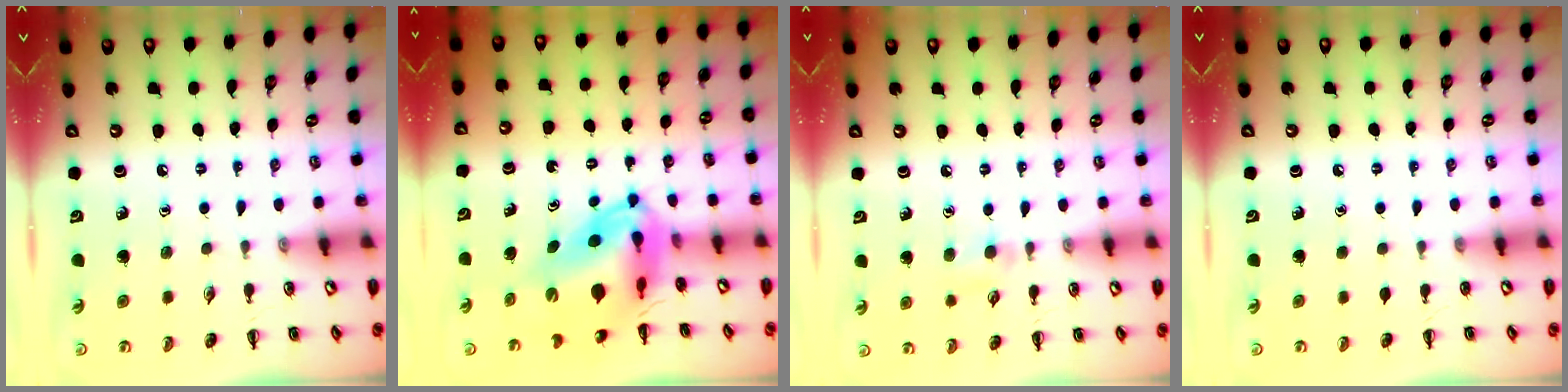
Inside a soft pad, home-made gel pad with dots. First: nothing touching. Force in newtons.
{"total": 9.1, "press": 8.8, "slide": 2.5}
{"total": 5.9, "press": 5.6, "slide": 2.0}
{"total": 0.0}